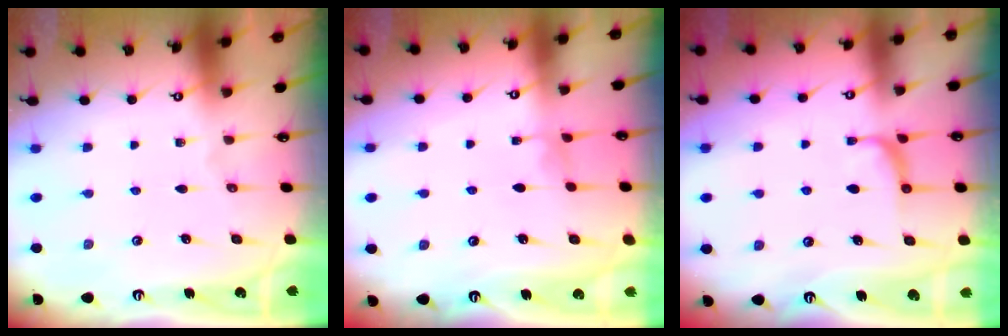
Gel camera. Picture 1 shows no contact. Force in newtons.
{"total": 3.4, "press": 3.4, "slide": 0.2}
{"total": 1.0, "press": 0.9, "slide": 0.4}